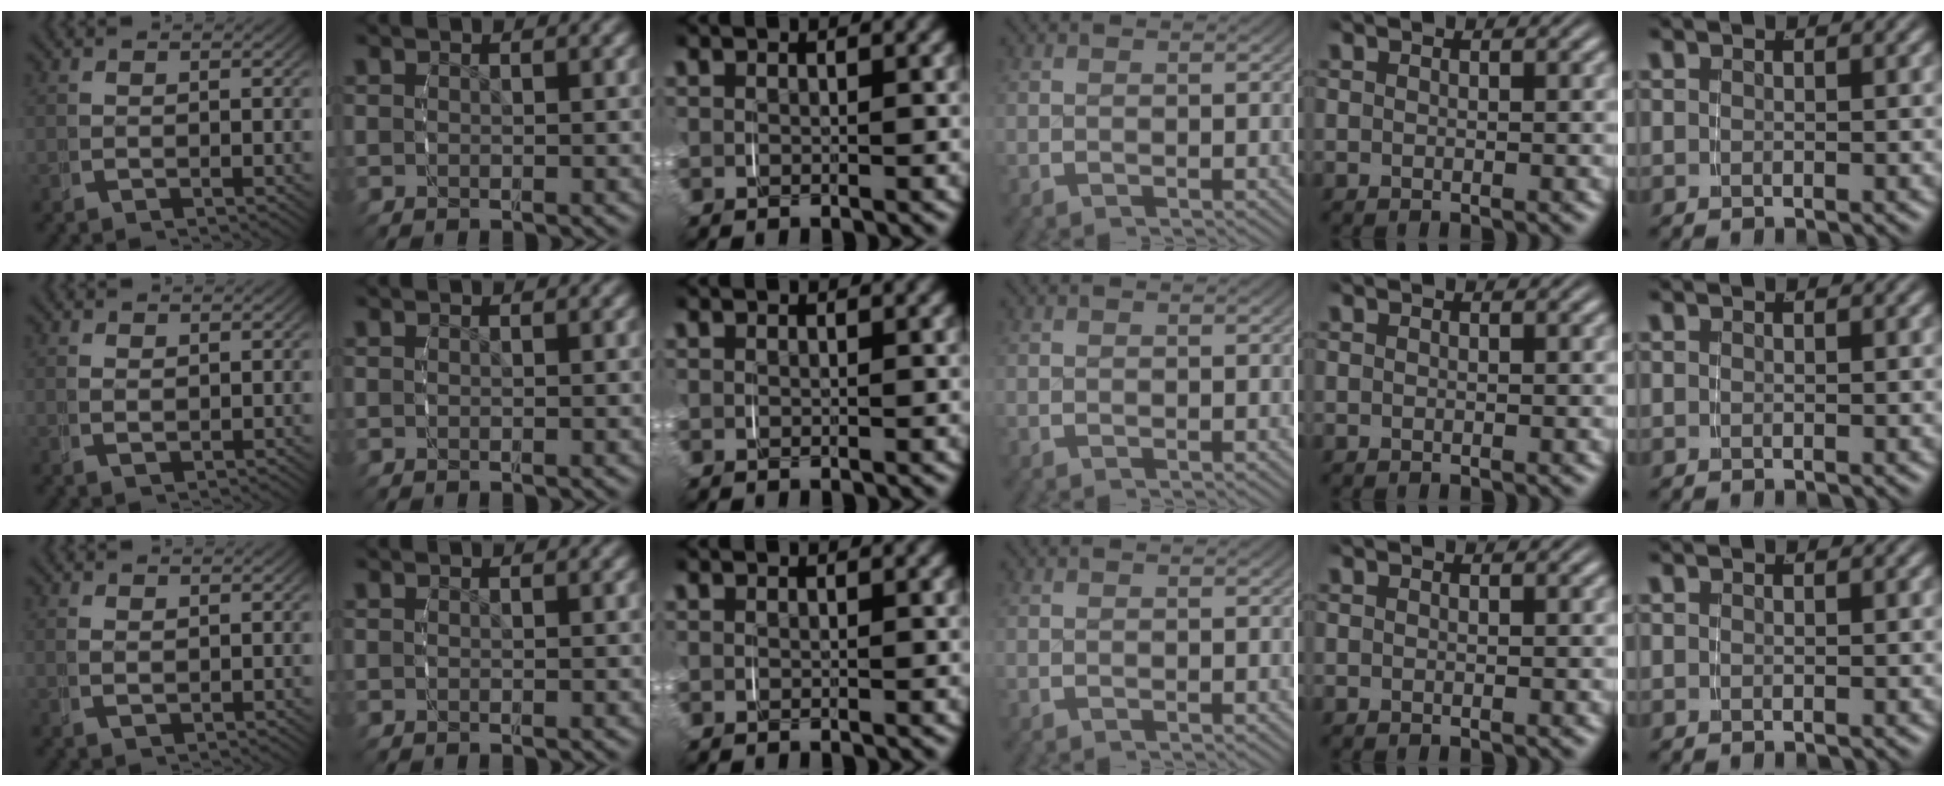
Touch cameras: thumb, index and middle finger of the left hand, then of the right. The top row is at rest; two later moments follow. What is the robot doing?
{"motion": "grasp_and_lifting", "object": "napkin"}